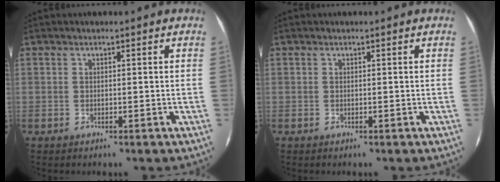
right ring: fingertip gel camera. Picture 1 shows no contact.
{"total": 0.0}